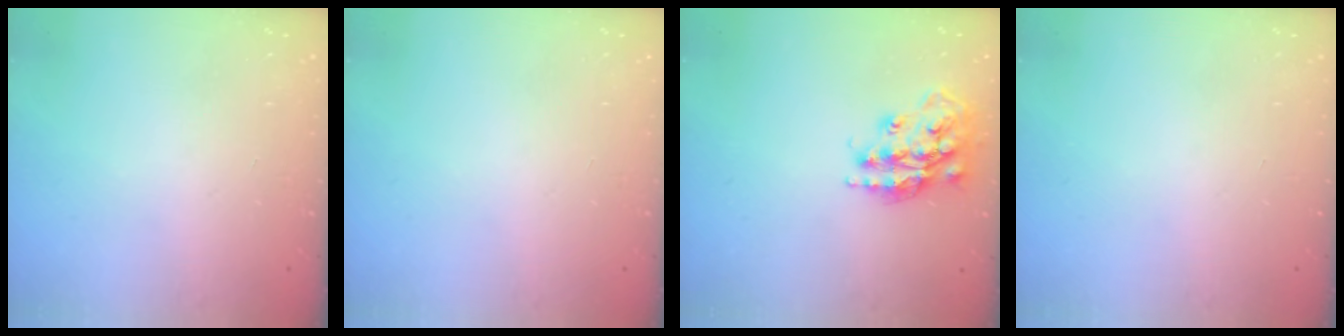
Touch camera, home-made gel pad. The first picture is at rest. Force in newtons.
{"total": 0.0}
{"total": 15.7, "press": 15.7, "slide": 1.2}
{"total": 0.0}